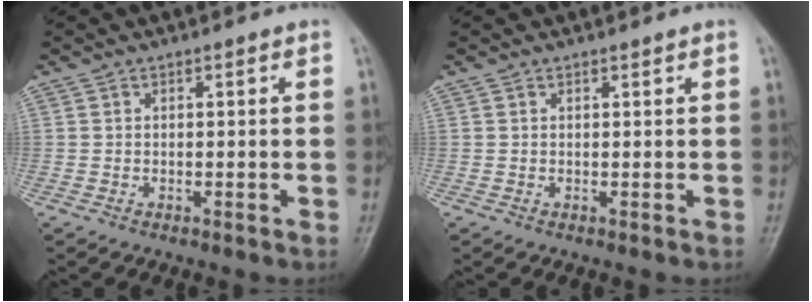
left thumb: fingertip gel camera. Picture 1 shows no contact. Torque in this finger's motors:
{"motor_torque": [0.01, 0.03, -0.10, 0.00, 0.00]}